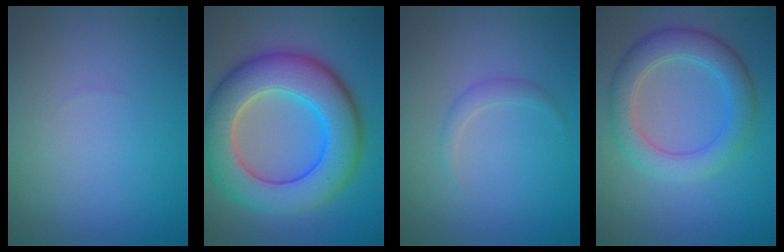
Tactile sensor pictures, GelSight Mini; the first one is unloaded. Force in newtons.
{"total": 10.6, "press": 10.5, "slide": 0.6}
{"total": 1.1, "press": 1.1, "slide": 0.1}
{"total": 5.0, "press": 5.0, "slide": 0.3}